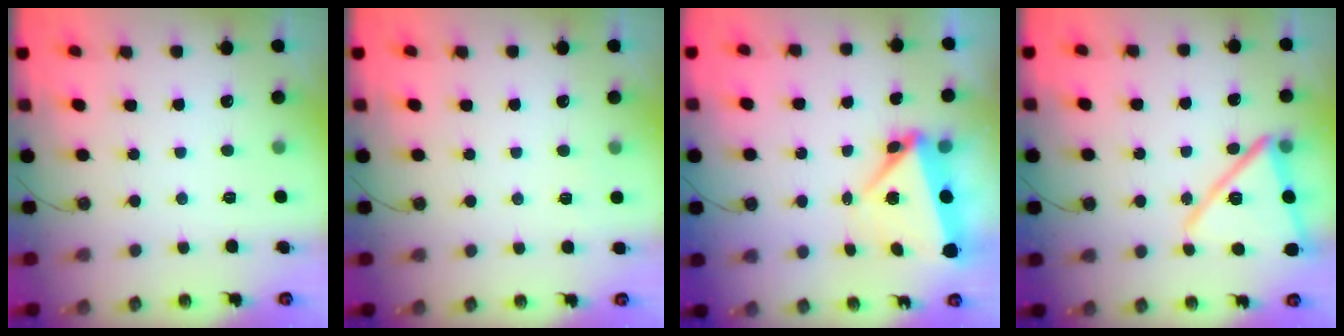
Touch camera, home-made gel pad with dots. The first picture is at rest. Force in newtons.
{"total": 2.5, "press": 2.4, "slide": 0.8}
{"total": 6.5, "press": 5.6, "slide": 3.3}
{"total": 16.0, "press": 15.9, "slide": 1.2}